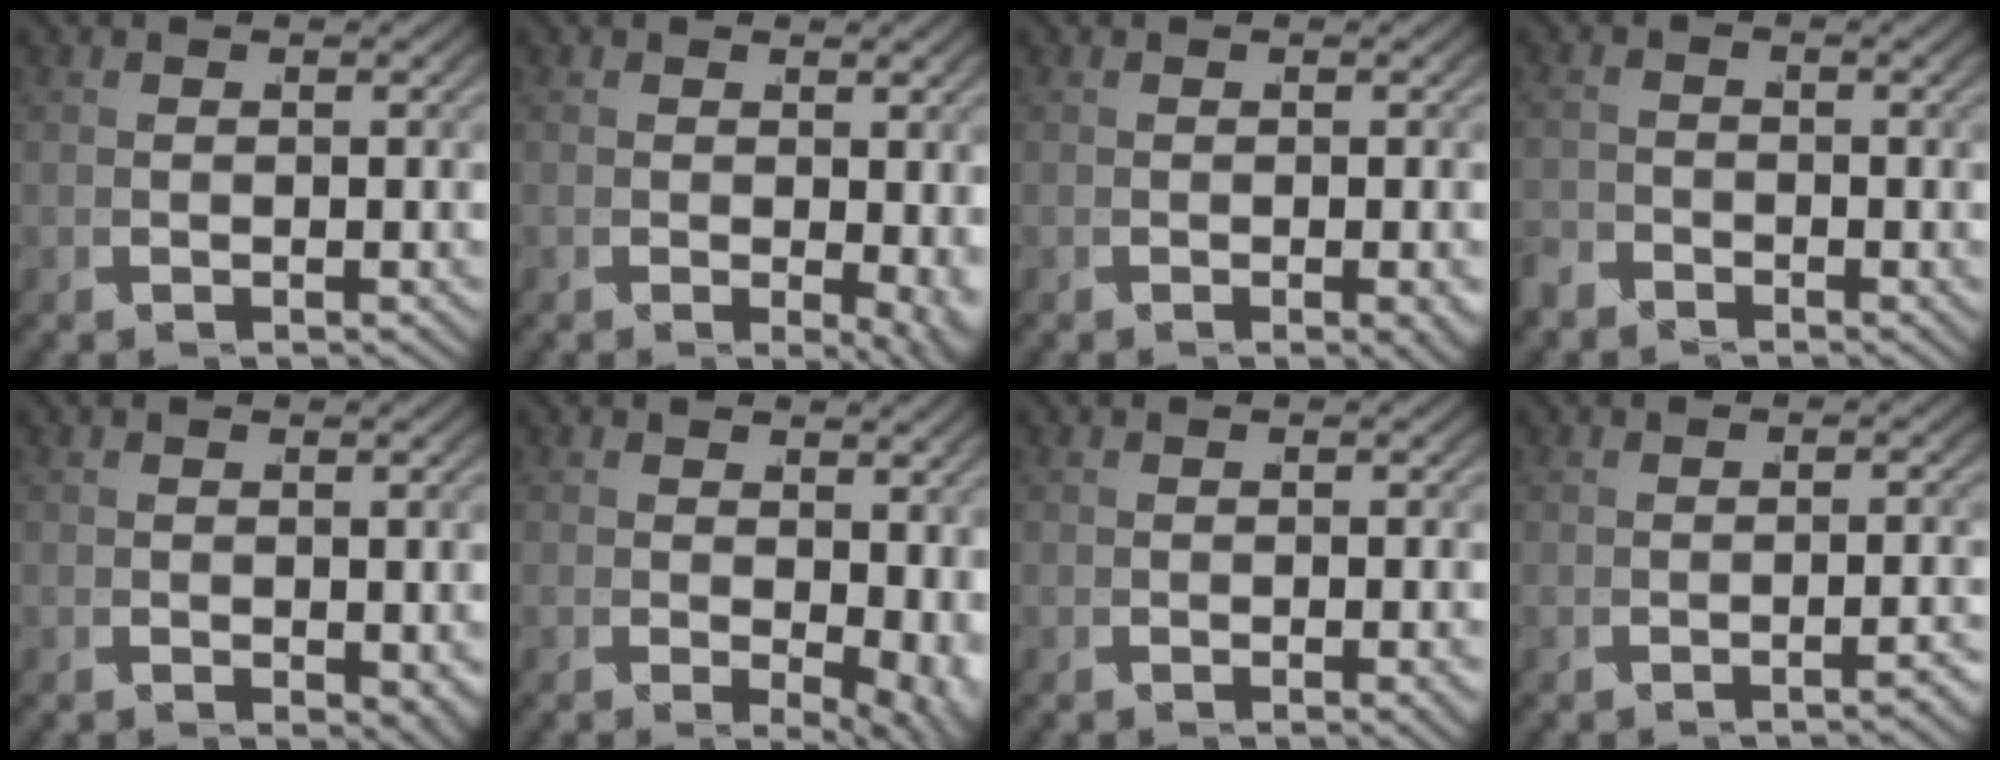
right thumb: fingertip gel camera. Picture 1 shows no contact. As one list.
[{"total": 3.0, "force": [-0.2, 1.4, 2.6], "torque": [-0.029, -0.015, 0.003]}, {"total": 1.5, "force": [-0.5, 0.4, 1.4], "torque": [-0.015, -0.001, -0.007]}, {"total": 1.8, "force": [-1.7, 0.6, -0.1], "torque": [0.010, -0.007, -0.032]}, {"total": 1.8, "force": [0.0, 1.0, 1.5], "torque": [-0.015, -0.009, 0.007]}, {"total": 4.2, "force": [0.4, 2.4, 3.4], "torque": [-0.043, -0.018, 0.017]}, {"total": 0.9, "force": [-0.4, 0.1, 0.8], "torque": [-0.009, 0.000, -0.005]}, {"total": 1.6, "force": [-1.5, 0.0, 0.6], "torque": [-0.012, 0.003, -0.023]}]